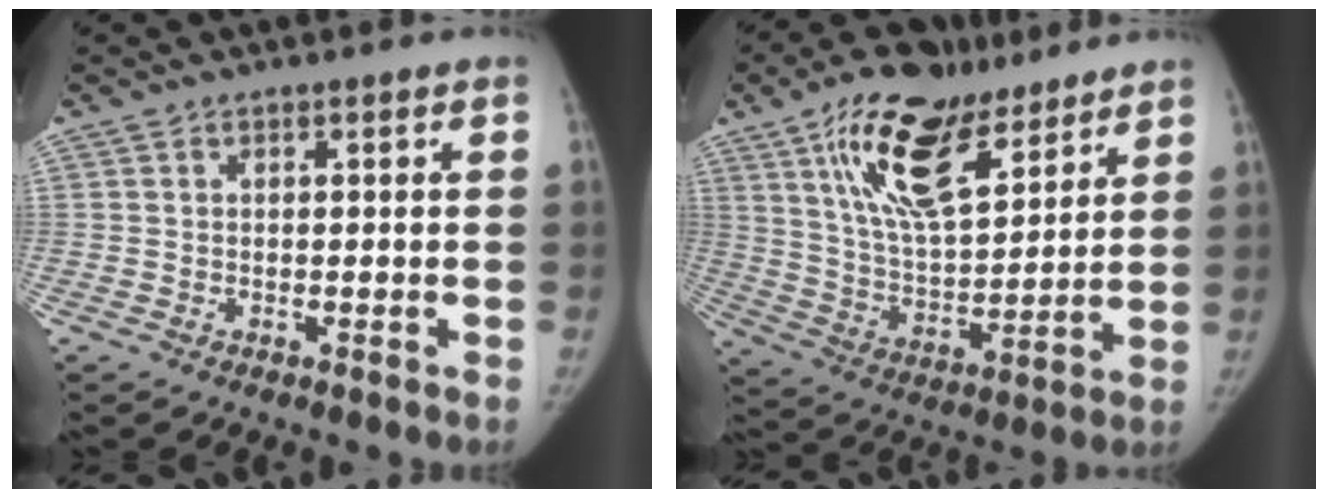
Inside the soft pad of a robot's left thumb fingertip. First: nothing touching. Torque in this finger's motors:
{"motor_torque": [1.19, 1.19, 1.56, -1.21, 0.13]}